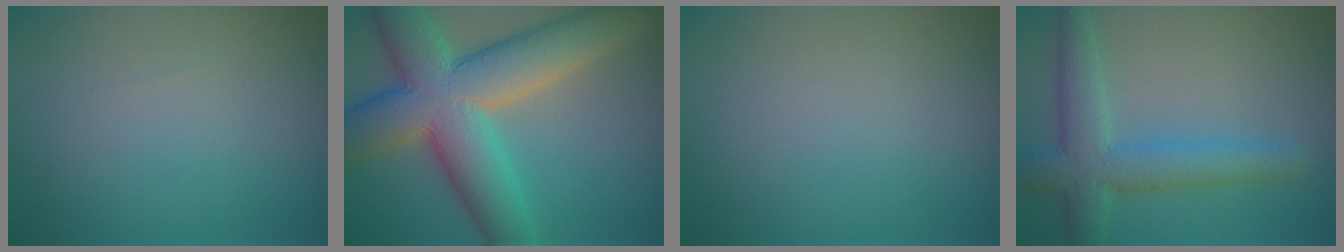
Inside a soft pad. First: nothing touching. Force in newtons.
{"total": 12.3, "press": 12.3, "slide": 0.6}
{"total": 0.0}
{"total": 5.5, "press": 5.5, "slide": 0.3}